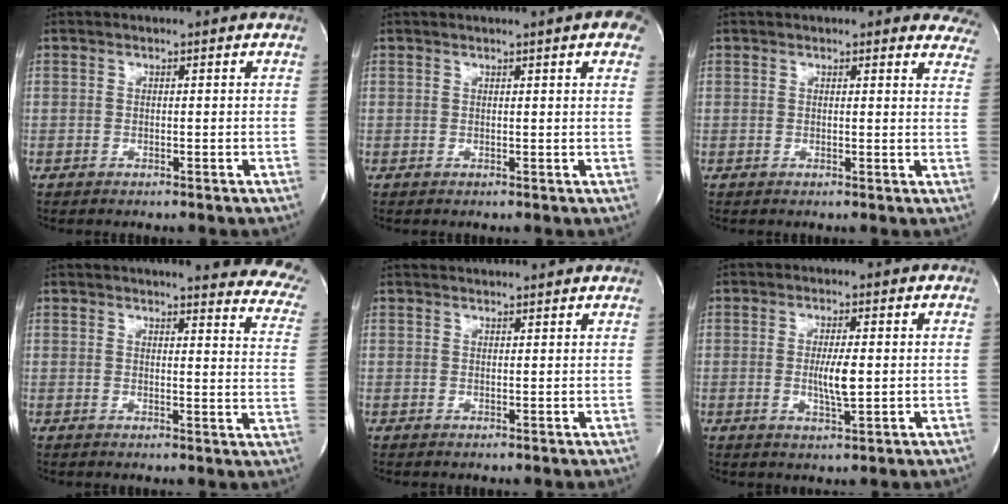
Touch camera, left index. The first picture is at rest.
{"total": 5.1, "force": [3.3, 0.7, 3.8], "torque": [-0.042, -0.001, 0.025]}
{"total": 9.4, "force": [8.7, 2.6, 2.6], "torque": [0.006, -0.016, 0.064]}
{"total": 16.2, "force": [14.3, 2.5, 7.2], "torque": [-0.067, -0.070, 0.131]}
{"total": 4.8, "force": [4.7, 0.0, 0.9], "torque": [-0.013, 0.026, 0.057]}
{"total": 4.3, "force": [-0.2, 0.7, 4.2], "torque": [-0.077, -0.005, -0.002]}